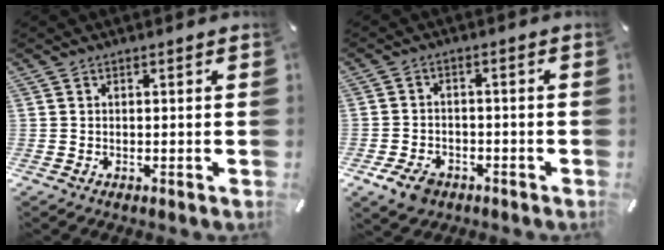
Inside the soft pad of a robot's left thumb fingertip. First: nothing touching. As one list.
[{"total": 5.3, "force": [-3.1, 3.5, 2.3], "torque": [-0.053, 0.017, -0.060]}]